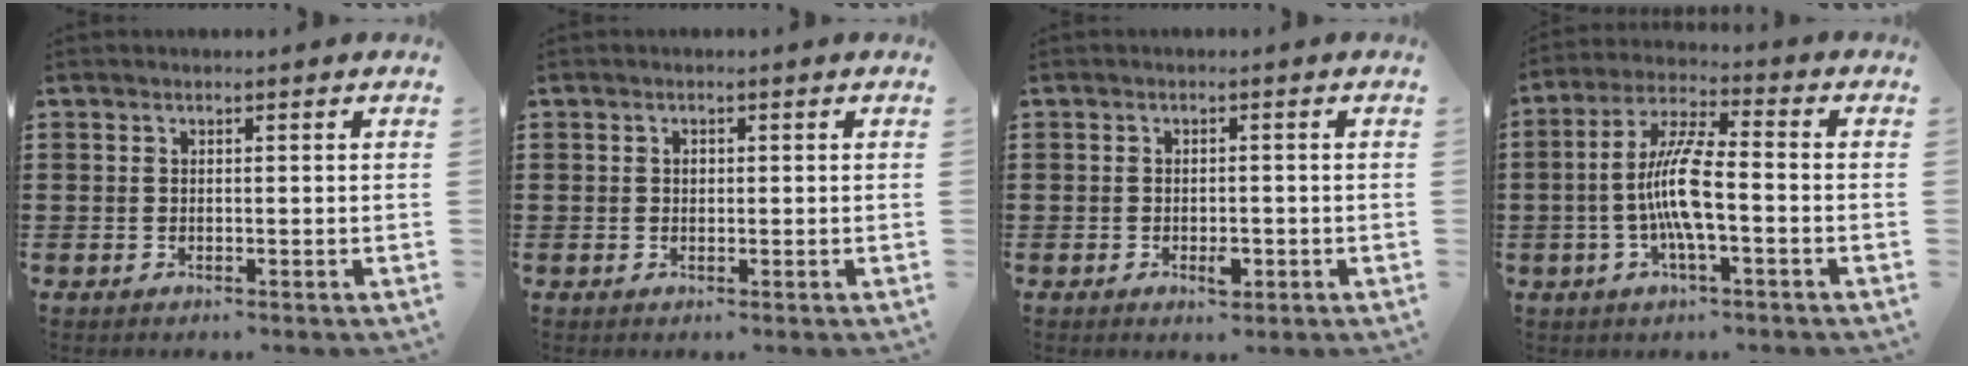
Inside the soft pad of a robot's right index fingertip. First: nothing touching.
{"total": 0.6, "force": [0.0, 0.5, 0.4], "torque": [-0.009, 0.001, 0.001]}
{"total": 2.4, "force": [-1.0, 1.3, 1.8], "torque": [-0.032, 0.002, -0.016]}
{"total": 9.0, "force": [-1.6, 1.8, 8.7], "torque": [-0.183, -0.009, -0.037]}